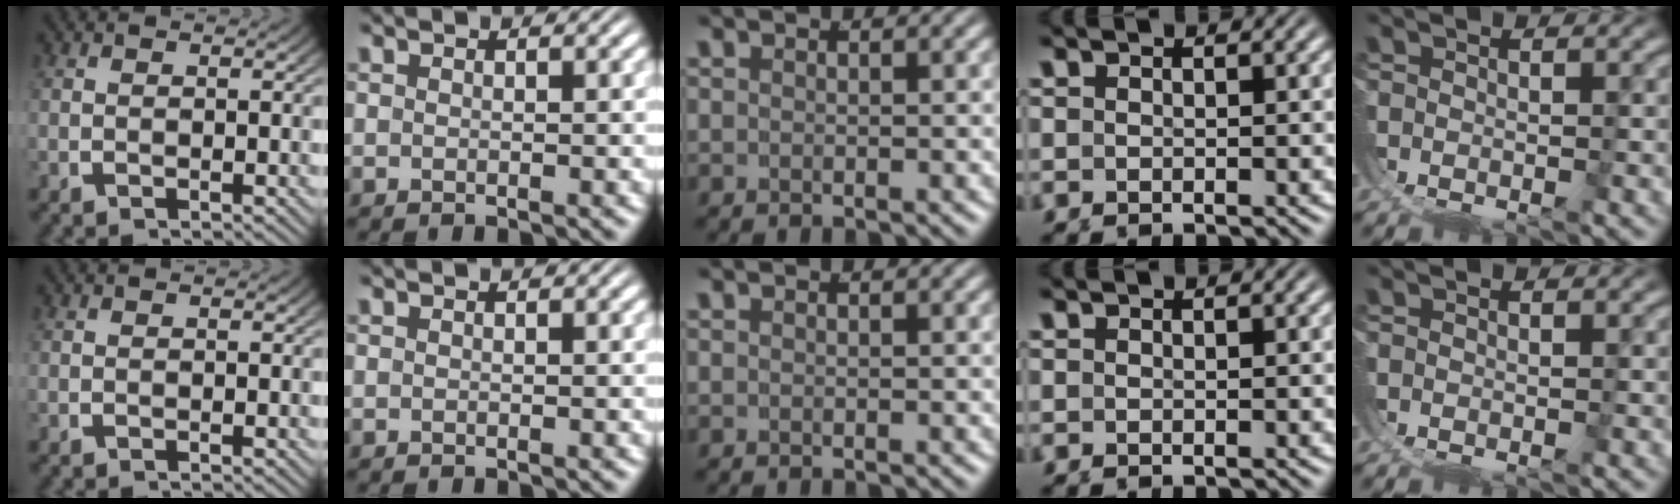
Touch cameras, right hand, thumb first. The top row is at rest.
{}